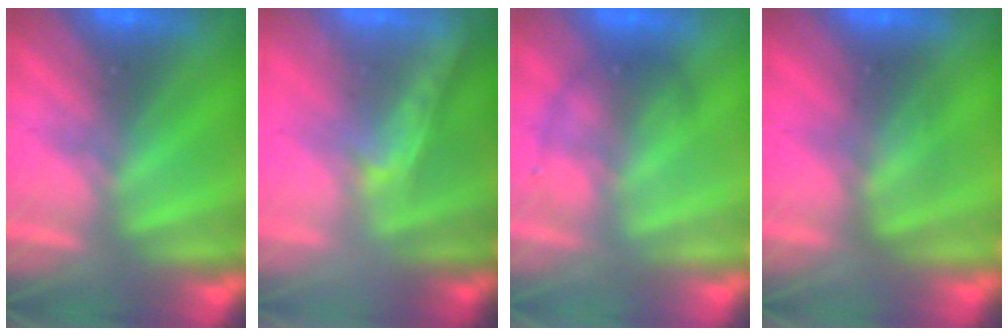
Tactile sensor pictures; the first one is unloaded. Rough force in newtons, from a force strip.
{"total": 1.8}
{"total": 1.2}
{"total": 2.5}